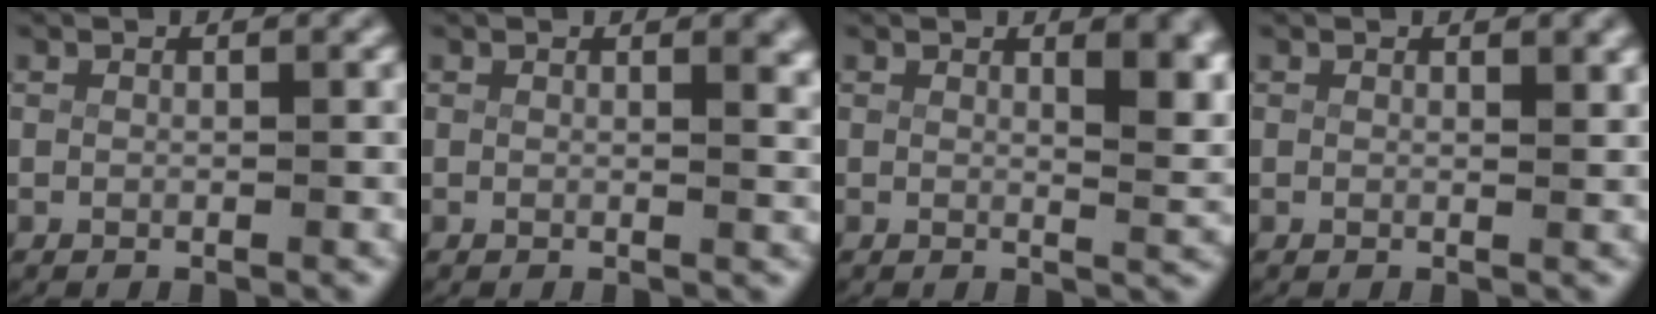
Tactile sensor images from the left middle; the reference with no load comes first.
{"total": 1.2, "force": [0.8, 0.0, 0.9], "torque": [-0.006, -0.007, 0.013]}
{"total": 3.3, "force": [1.5, 0.8, 2.8], "torque": [-0.030, -0.016, 0.027]}
{"total": 0.6, "force": [0.6, 0.0, 0.2], "torque": [-0.002, -0.006, 0.009]}